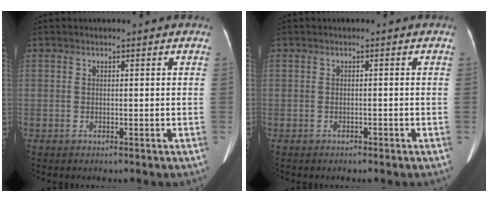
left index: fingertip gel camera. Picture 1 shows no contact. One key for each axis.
{"total": 0.7, "fx": -0.6, "fy": 0.3, "fz": 0.1, "tx": -0.005, "ty": 0.000, "tz": -0.011}